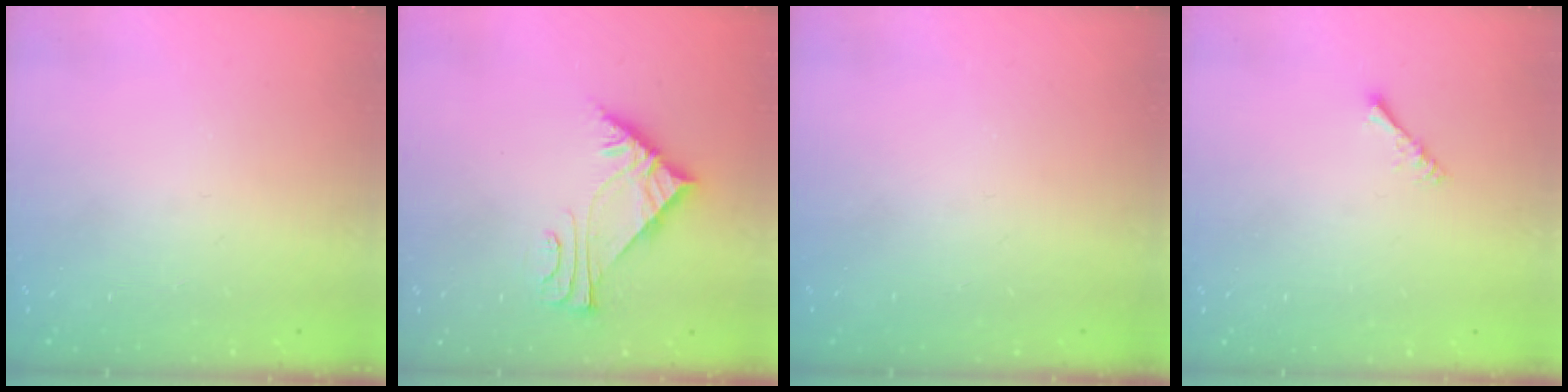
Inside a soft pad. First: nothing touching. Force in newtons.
{"total": 6.0, "press": 6.0, "slide": 0.7}
{"total": 0.0}
{"total": 1.4, "press": 1.3, "slide": 0.3}